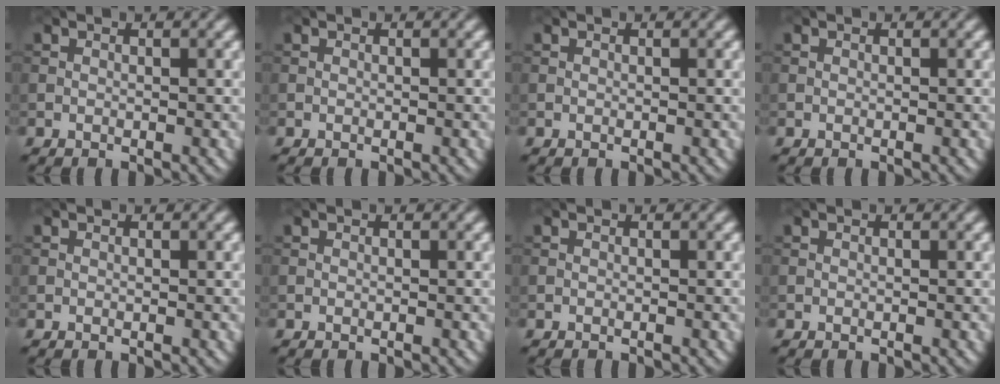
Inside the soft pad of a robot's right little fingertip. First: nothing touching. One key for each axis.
{"total": 0.0}
{"total": 0.0}
{"total": 0.0}
{"total": 0.0}
{"total": 0.0}
{"total": 0.0}
{"total": 0.0}